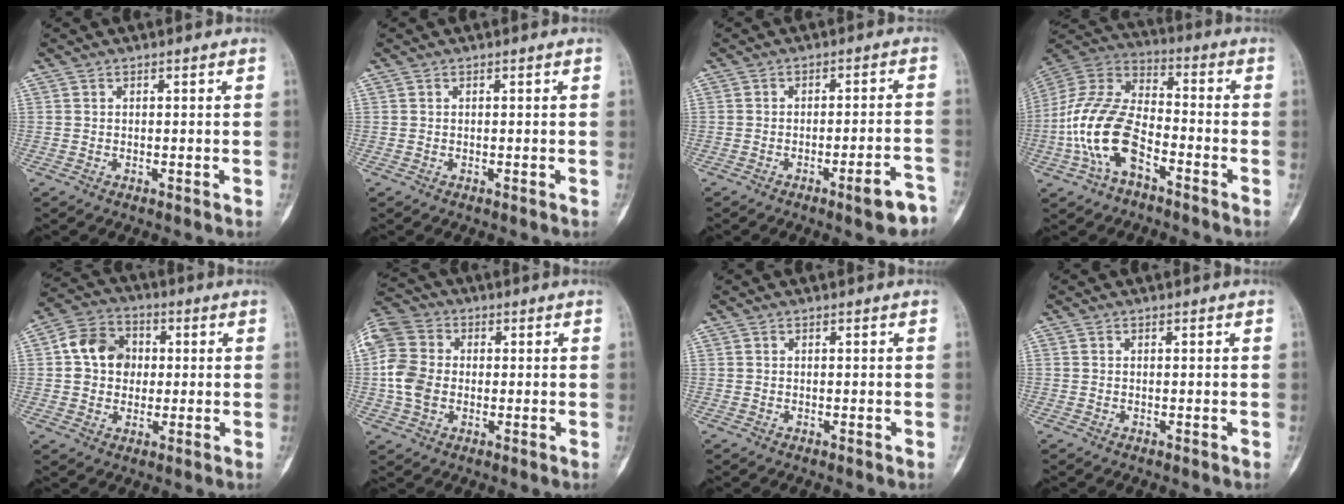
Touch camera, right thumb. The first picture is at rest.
{"total": 0.0}
{"total": 6.4, "force": [-4.1, 1.1, 4.8], "torque": [-0.054, 0.030, -0.051]}
{"total": 16.7, "force": [-6.0, 9.1, 12.6], "torque": [-0.252, 0.049, -0.120]}
{"total": 10.0, "force": [1.0, 8.3, 5.5], "torque": [-0.069, 0.018, 0.007]}
{"total": 10.0, "force": [-0.5, 8.0, 6.0], "torque": [-0.124, 0.017, -0.018]}
{"total": 0.0}
{"total": 0.0}